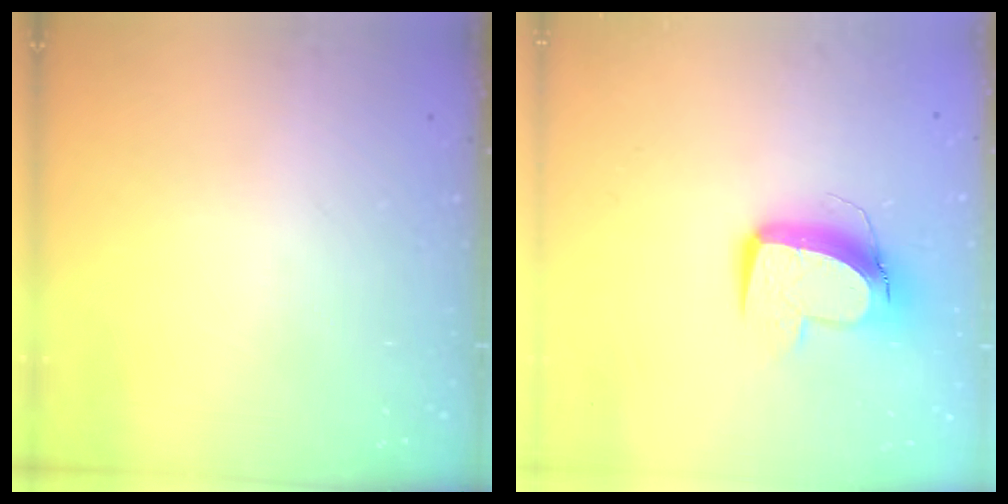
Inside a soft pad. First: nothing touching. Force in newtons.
{"total": 11.8, "press": 11.7, "slide": 1.2}